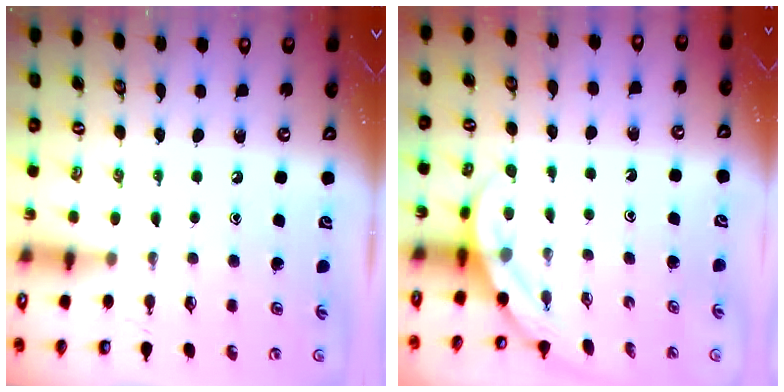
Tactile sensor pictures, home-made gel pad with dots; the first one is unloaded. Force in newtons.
{"total": 4.2, "press": 4.2, "slide": 0.2}